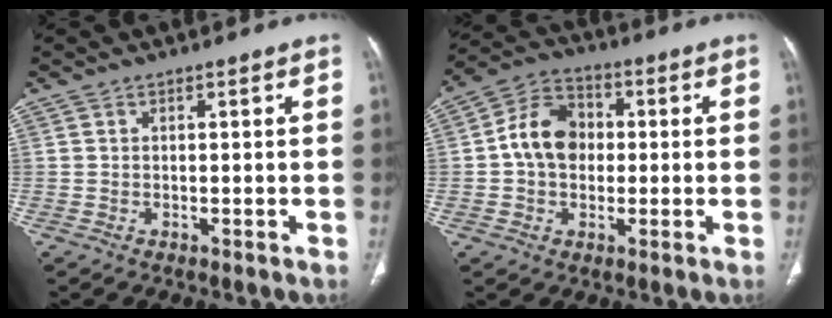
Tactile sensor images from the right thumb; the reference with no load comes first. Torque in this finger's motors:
{"motor_torque": [1.35, 1.53, 0.94, -0.73, 0.10]}